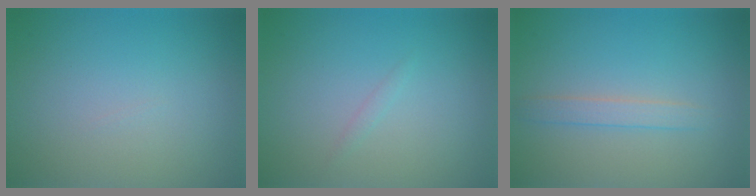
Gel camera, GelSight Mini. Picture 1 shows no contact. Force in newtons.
{"total": 0.5, "press": 0.5, "slide": 0.0}
{"total": 1.6, "press": 1.6, "slide": 0.0}